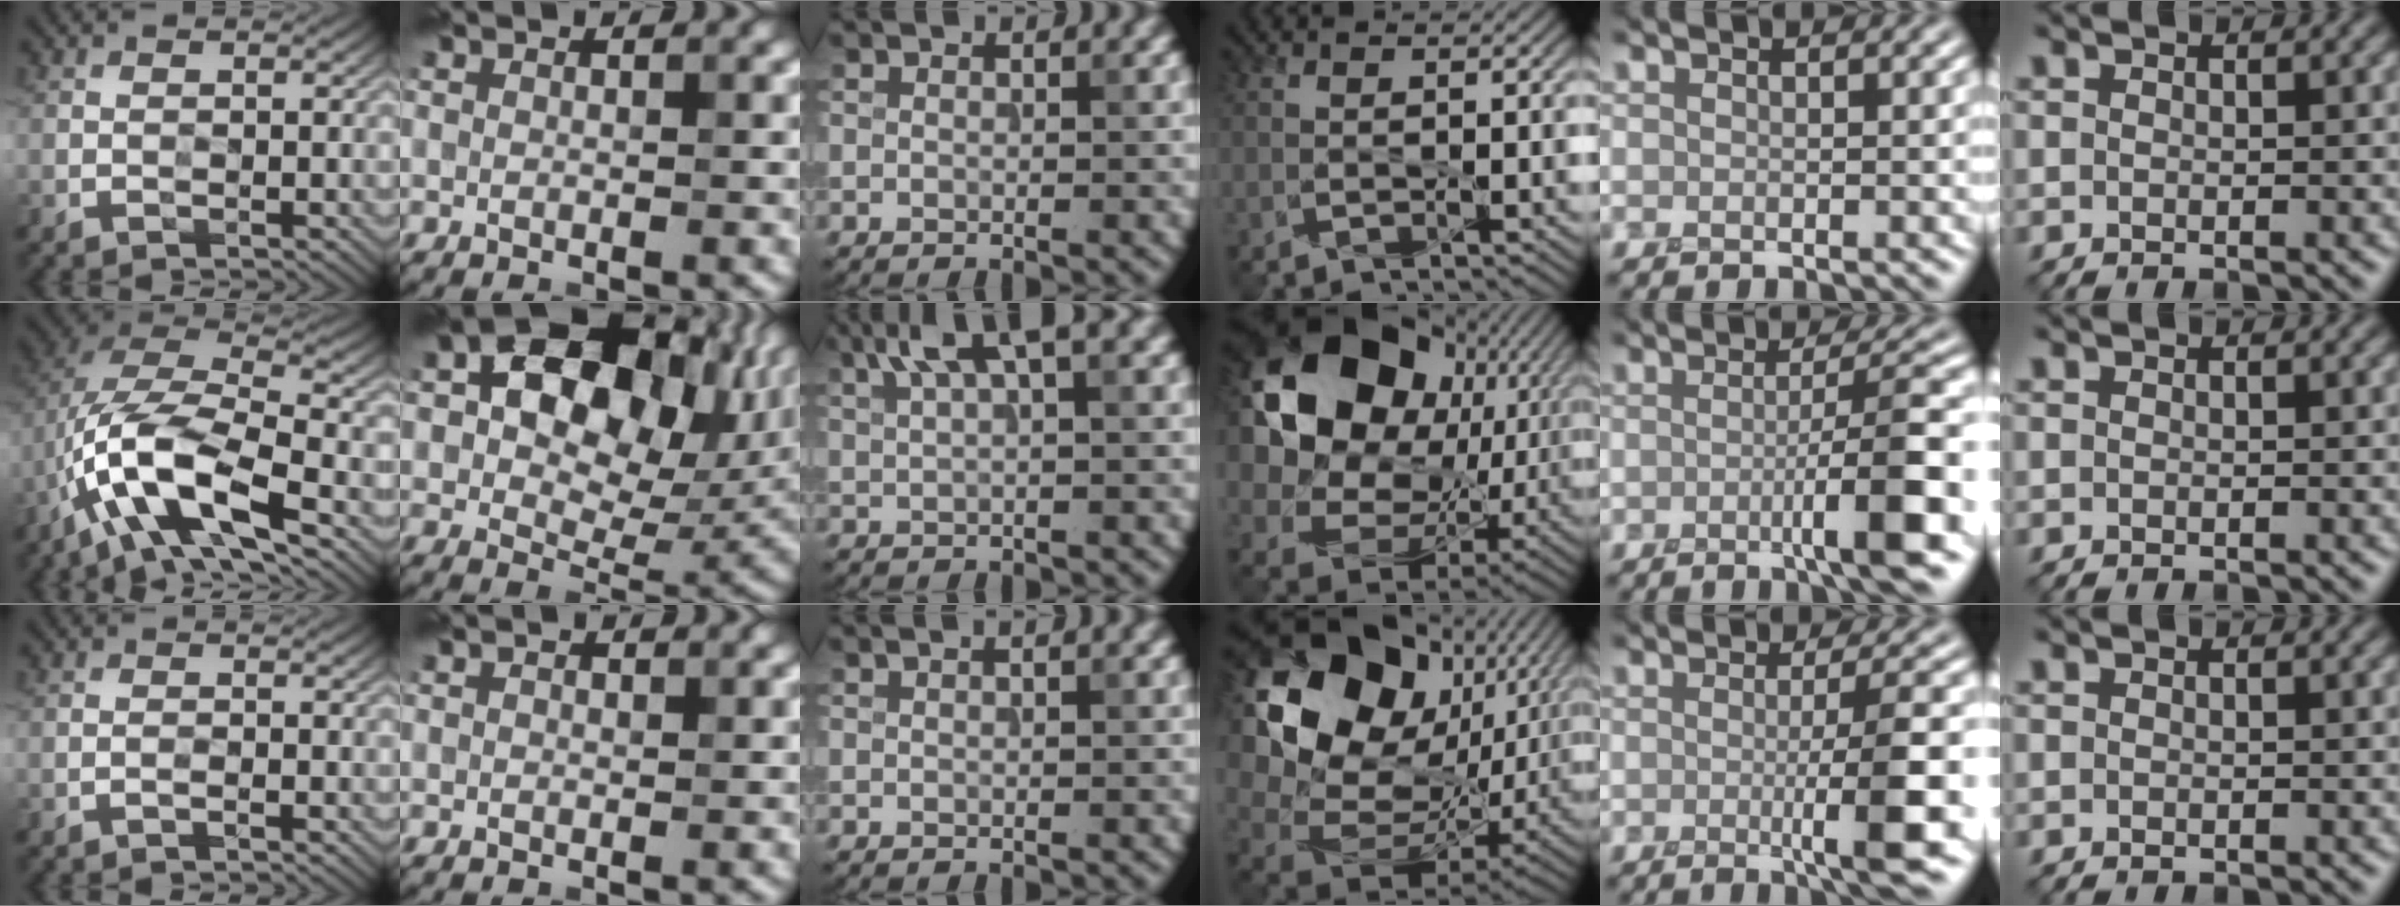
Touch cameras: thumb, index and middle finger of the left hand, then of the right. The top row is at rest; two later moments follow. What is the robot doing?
{"motion": "peel", "object": "velcro strap"}